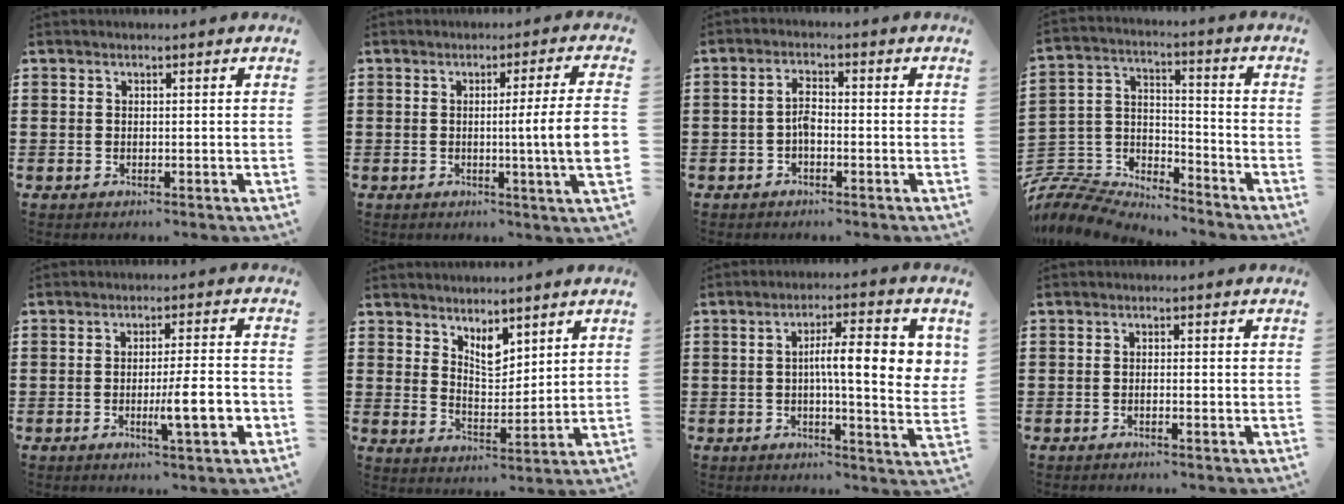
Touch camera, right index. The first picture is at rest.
{"total": 8.5, "force": [-0.4, -0.6, 8.5], "torque": [-0.139, -0.015, -0.011]}
{"total": 2.7, "force": [-1.0, 1.1, 2.3], "torque": [-0.052, 0.002, -0.021]}
{"total": 8.4, "force": [-8.1, 1.8, 1.2], "torque": [-0.048, 0.000, -0.169]}
{"total": 8.7, "force": [-2.4, 1.3, 8.2], "torque": [-0.114, -0.010, -0.039]}
{"total": 4.8, "force": [3.8, 2.0, 2.1], "torque": [-0.035, -0.012, 0.066]}
{"total": 9.7, "force": [1.2, 2.2, 9.4], "torque": [-0.156, 0.005, 0.012]}
{"total": 0.9, "force": [-0.7, -0.1, 0.6], "torque": [-0.010, -0.002, -0.013]}